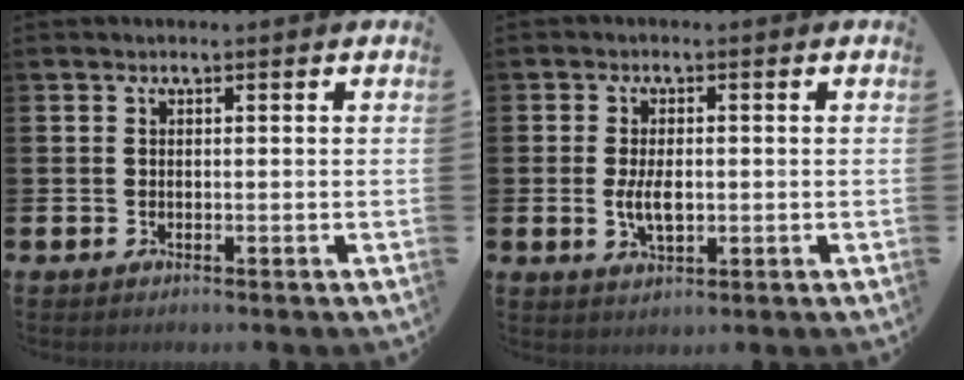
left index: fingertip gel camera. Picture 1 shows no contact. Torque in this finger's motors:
{"motor_torque": [1.15, 0.22, 0.65, 0.09]}